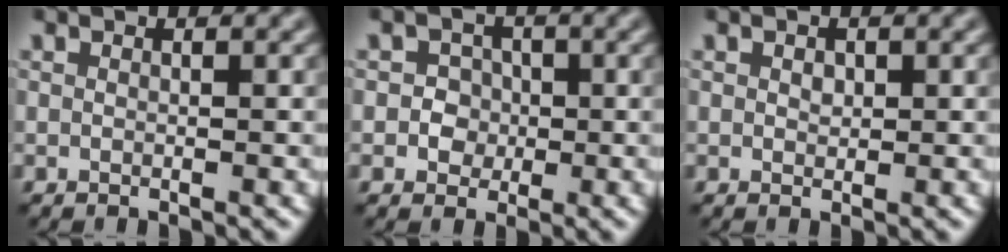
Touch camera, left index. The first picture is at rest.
{"total": 2.3, "force": [-0.1, 2.2, 0.7], "torque": [0.012, 0.005, -0.016]}
{"total": 0.7, "force": [0.2, 0.6, 0.4], "torque": [-0.008, -0.002, 0.004]}